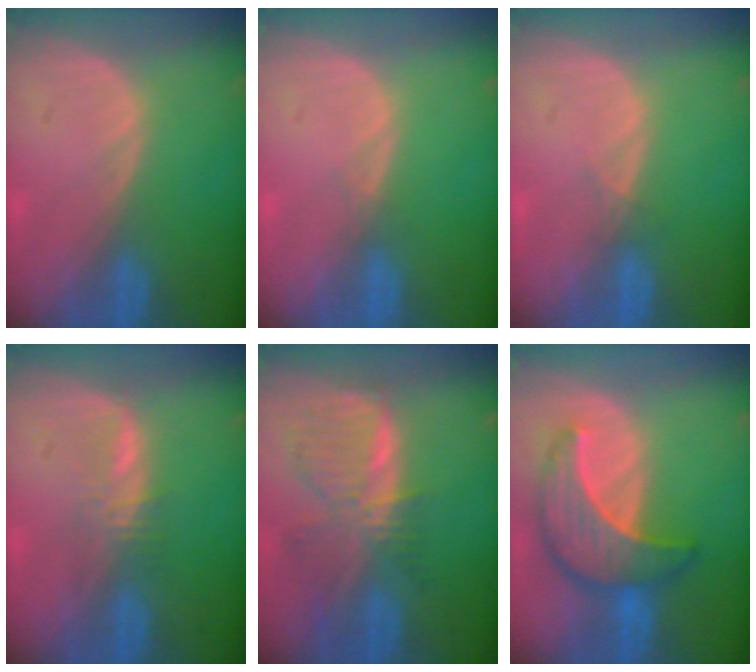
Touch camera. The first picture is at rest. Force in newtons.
{"total": 0.6, "press": 0.6, "slide": 0.2}
{"total": 0.7, "press": 0.7, "slide": 0.2}
{"total": 2.9, "press": 2.9, "slide": 0.2}
{"total": 8.4, "press": 7.4, "slide": 4.1}
{"total": 8.9, "press": 8.9, "slide": 0.8}